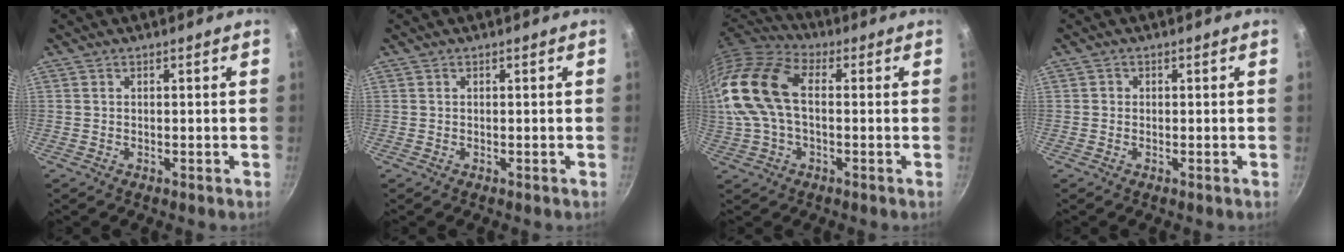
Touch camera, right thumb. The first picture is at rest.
{"total": 0.0}
{"total": 18.6, "force": [1.2, 11.3, 14.7], "torque": [-0.312, 0.028, 0.009]}
{"total": 0.7, "force": [-0.1, 0.7, 0.1], "torque": [0.003, 0.003, -0.004]}